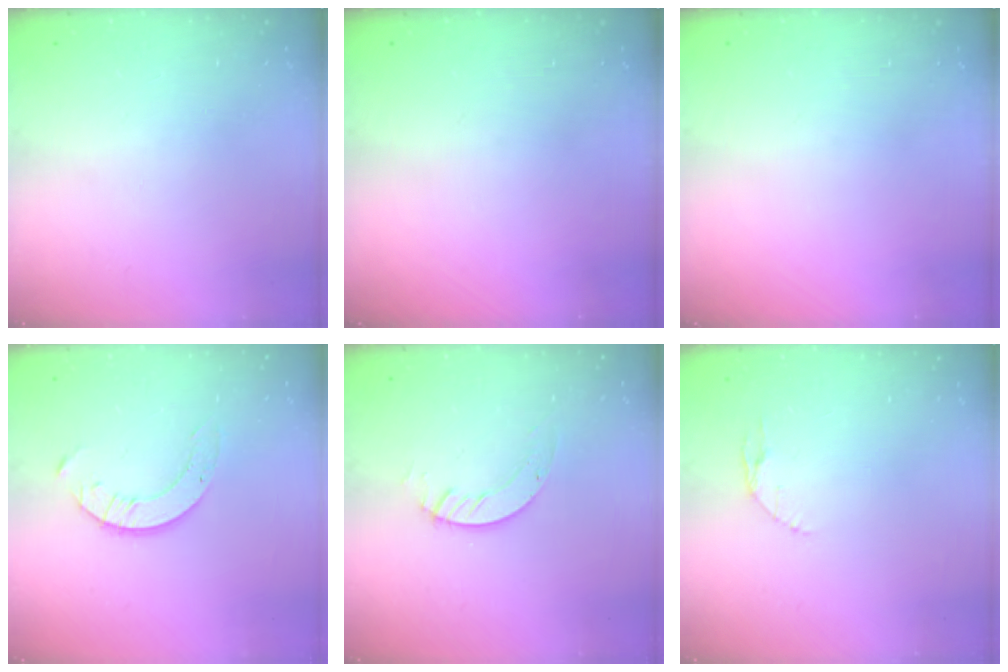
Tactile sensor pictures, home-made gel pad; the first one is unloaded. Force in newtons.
{"total": 0.0}
{"total": 0.0}
{"total": 3.4, "press": 3.4, "slide": 0.3}
{"total": 3.7, "press": 3.7, "slide": 0.2}
{"total": 2.9, "press": 2.9, "slide": 0.4}